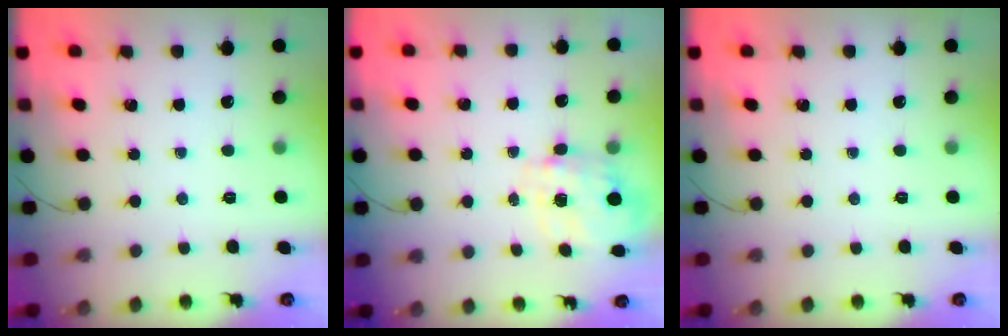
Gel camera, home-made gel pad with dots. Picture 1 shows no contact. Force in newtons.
{"total": 3.6, "press": 3.5, "slide": 1.0}
{"total": 0.0}